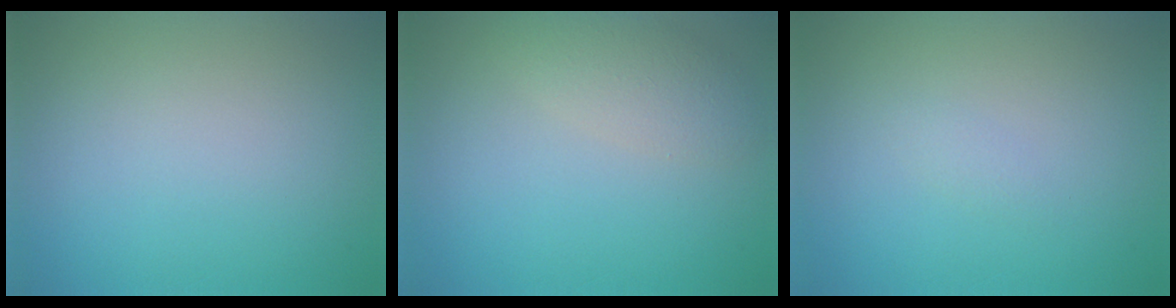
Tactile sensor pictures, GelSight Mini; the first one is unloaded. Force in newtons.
{"total": 2.7, "press": 2.7, "slide": 0.2}
{"total": 0.6, "press": 0.6, "slide": 0.1}